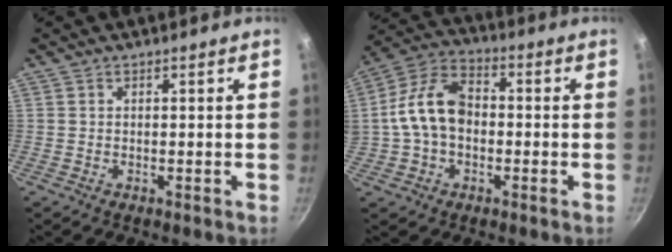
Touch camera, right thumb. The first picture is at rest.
{"total": 12.5, "force": [-0.4, 8.6, 9.1], "torque": [-0.155, 0.037, -0.020]}